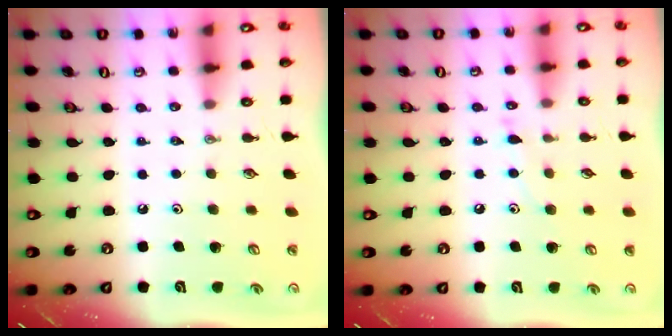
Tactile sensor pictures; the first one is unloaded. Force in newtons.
{"total": 6.3, "press": 6.3, "slide": 0.4}